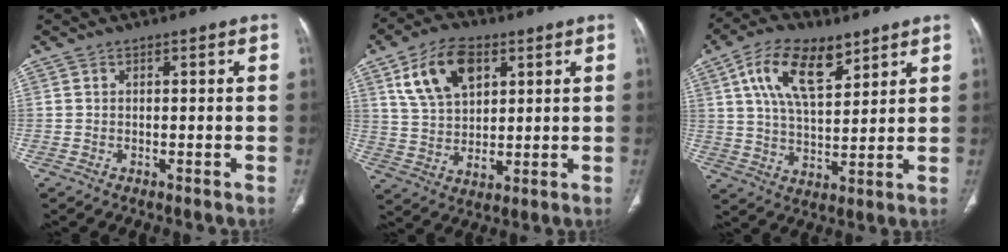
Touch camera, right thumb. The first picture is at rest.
{"total": 13.3, "force": [5.6, 8.1, 8.9], "torque": [-0.142, -0.012, 0.108]}
{"total": 13.5, "force": [6.9, 6.4, 9.7], "torque": [-0.154, -0.018, 0.127]}